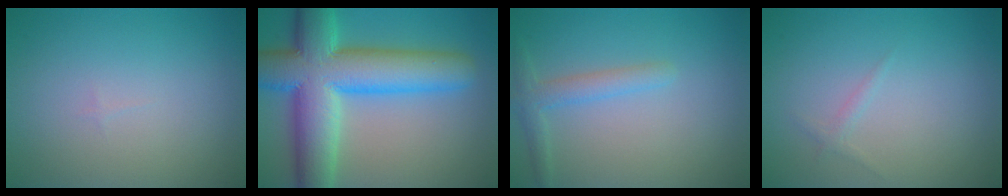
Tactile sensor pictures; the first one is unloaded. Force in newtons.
{"total": 12.5, "press": 12.5, "slide": 0.5}
{"total": 2.1, "press": 2.1, "slide": 0.2}
{"total": 0.6, "press": 0.6, "slide": 0.1}